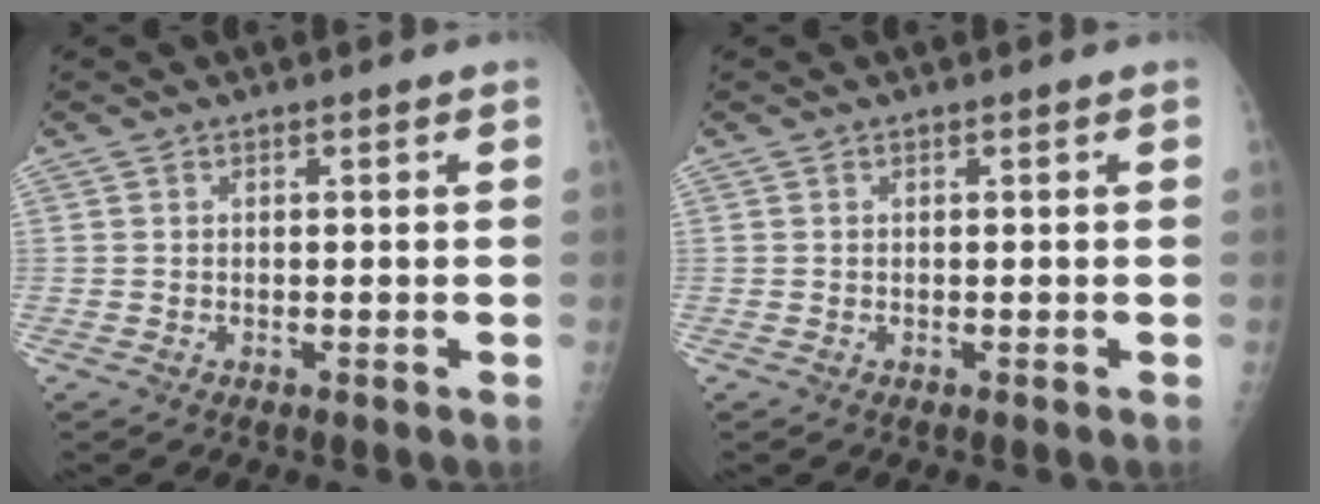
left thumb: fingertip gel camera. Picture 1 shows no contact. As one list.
[{"total": 0.0}]